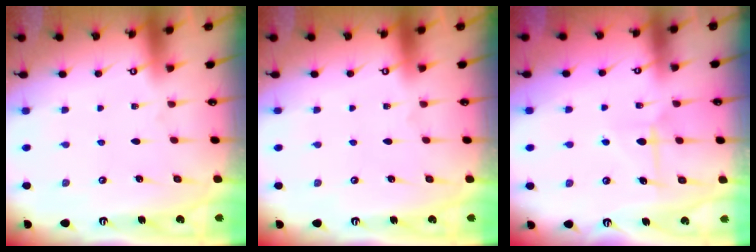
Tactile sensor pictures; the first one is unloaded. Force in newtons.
{"total": 0.0}
{"total": 7.3, "press": 7.3, "slide": 0.3}